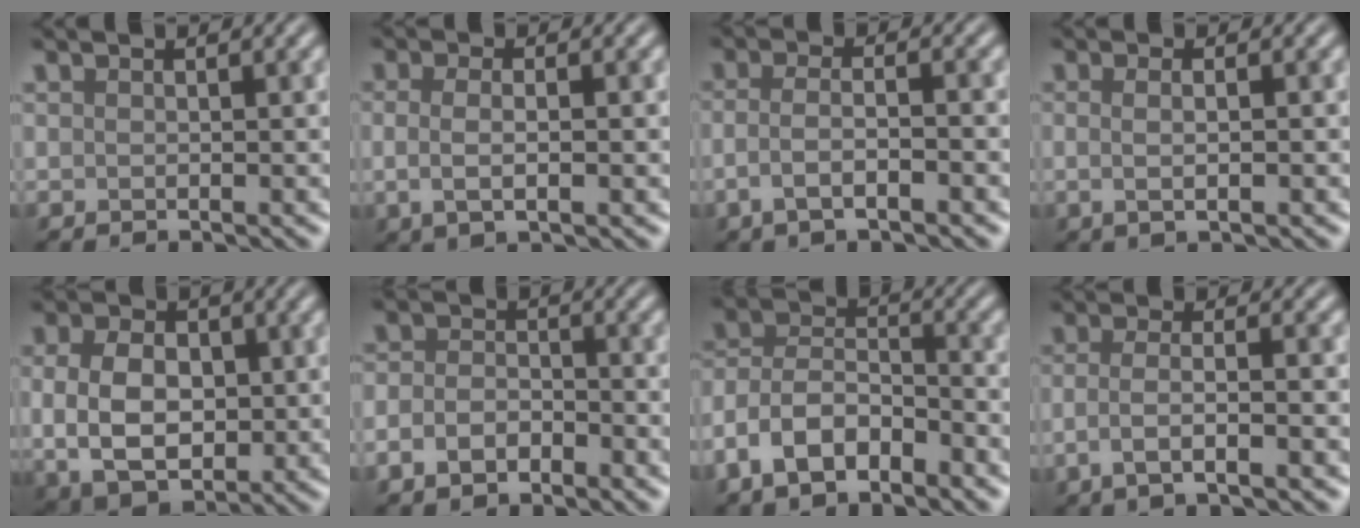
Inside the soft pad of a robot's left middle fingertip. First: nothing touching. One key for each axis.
{"total": 2.8, "fx": -0.2, "fy": 1.1, "fz": 2.5, "tx": -0.053, "ty": -0.007, "tz": -0.003}
{"total": 3.2, "fx": -1.3, "fy": 1.0, "fz": 2.8, "tx": -0.052, "ty": -0.001, "tz": -0.031}
{"total": 2.5, "fx": 0.3, "fy": 1.1, "fz": 2.2, "tx": -0.023, "ty": -0.003, "tz": -0.008}
{"total": 7.3, "fx": 0.2, "fy": 5.1, "fz": 5.3, "tx": -0.104, "ty": -0.007, "tz": 0.008}
{"total": 2.9, "fx": -1.5, "fy": 1.9, "fz": 1.6, "tx": -0.030, "ty": 0.002, "tz": -0.039}
{"total": 6.0, "fx": -3.7, "fy": 3.1, "fz": 3.6, "tx": -0.066, "ty": 0.011, "tz": -0.077}
{"total": 3.6, "fx": -1.3, "fy": 1.0, "fz": 3.2, "tx": -0.055, "ty": -0.002, "tz": -0.033}